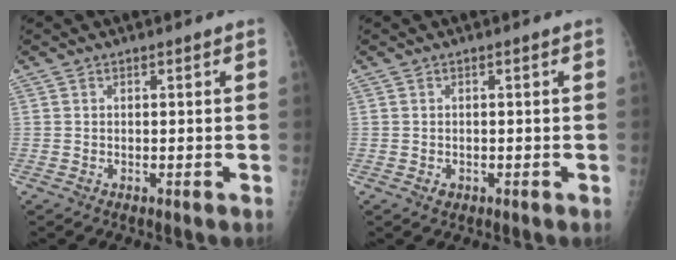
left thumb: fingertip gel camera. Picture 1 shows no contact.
{"total": 1.2, "force": [-0.4, 0.9, 0.6], "torque": [-0.002, 0.002, -0.003]}